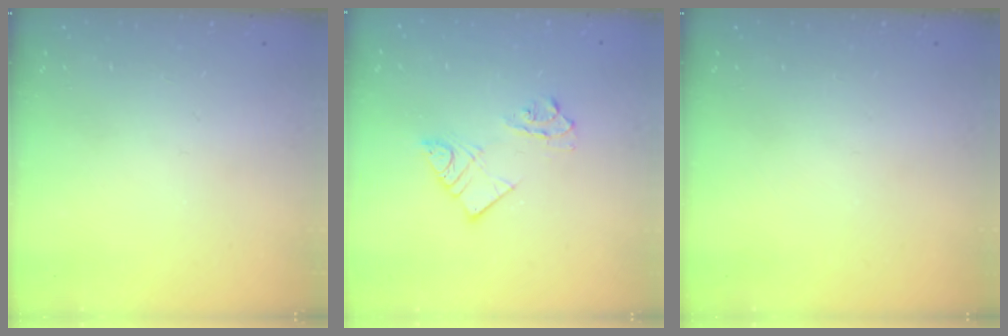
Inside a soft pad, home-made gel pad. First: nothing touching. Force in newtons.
{"total": 7.1, "press": 7.1, "slide": 0.2}
{"total": 0.0}